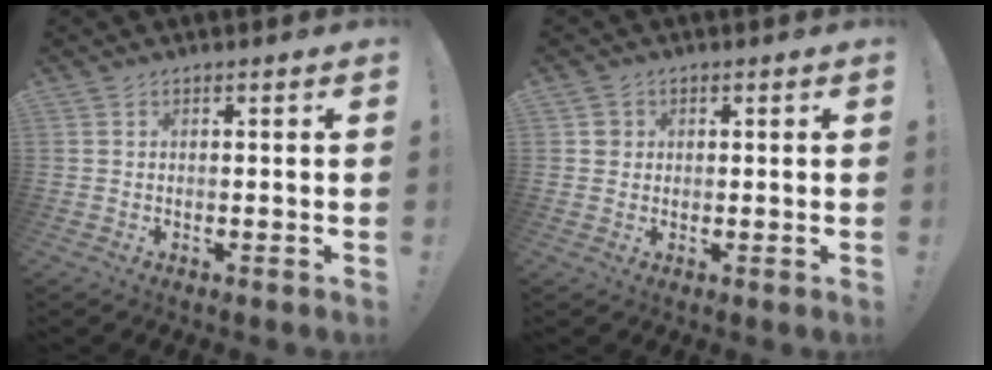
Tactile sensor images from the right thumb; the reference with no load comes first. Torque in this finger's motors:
{"motor_torque": [0.16, 0.16, 0.11, -0.19, 0.00]}